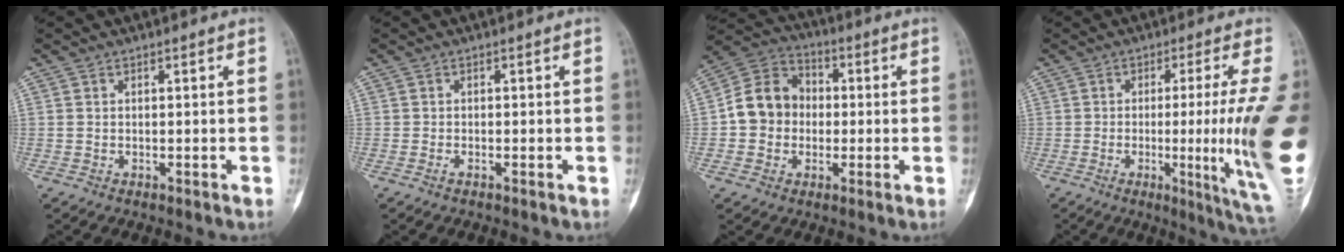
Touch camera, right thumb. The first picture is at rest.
{"total": 0.6, "force": [-0.4, 0.2, 0.3], "torque": [-0.008, 0.000, -0.009]}
{"total": 11.2, "force": [-0.6, 9.8, 5.4], "torque": [-0.074, 0.033, -0.023]}
{"total": 16.8, "force": [-0.6, 0.2, 16.8], "torque": [-0.227, -0.022, -0.004]}